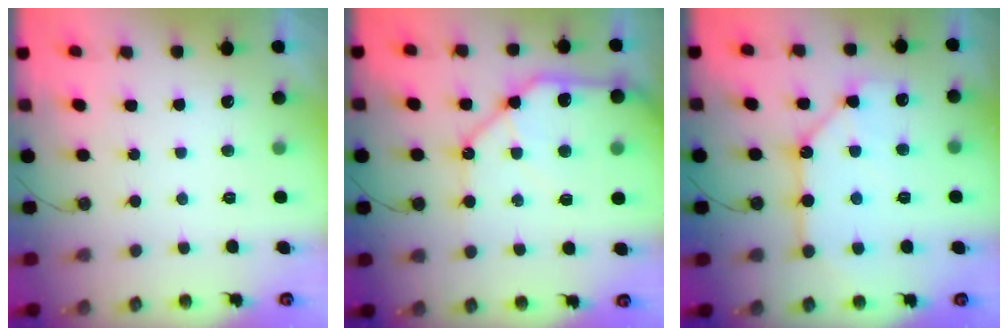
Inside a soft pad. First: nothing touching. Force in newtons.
{"total": 17.9, "press": 17.7, "slide": 2.4}
{"total": 13.5, "press": 13.5, "slide": 1.4}